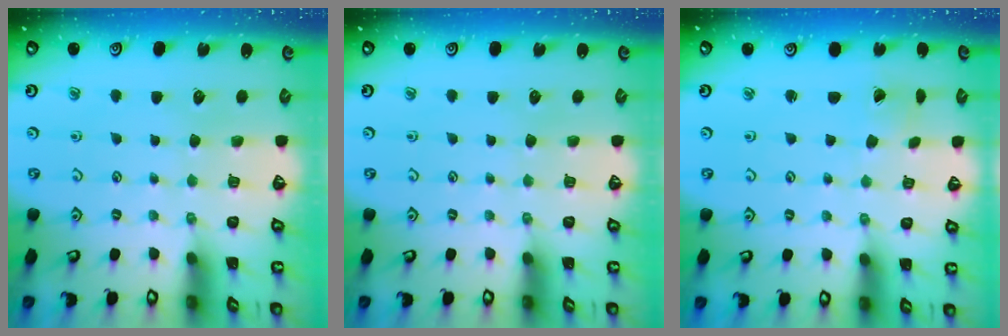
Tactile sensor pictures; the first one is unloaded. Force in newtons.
{"total": 0.0}
{"total": 1.0, "press": 0.9, "slide": 0.4}